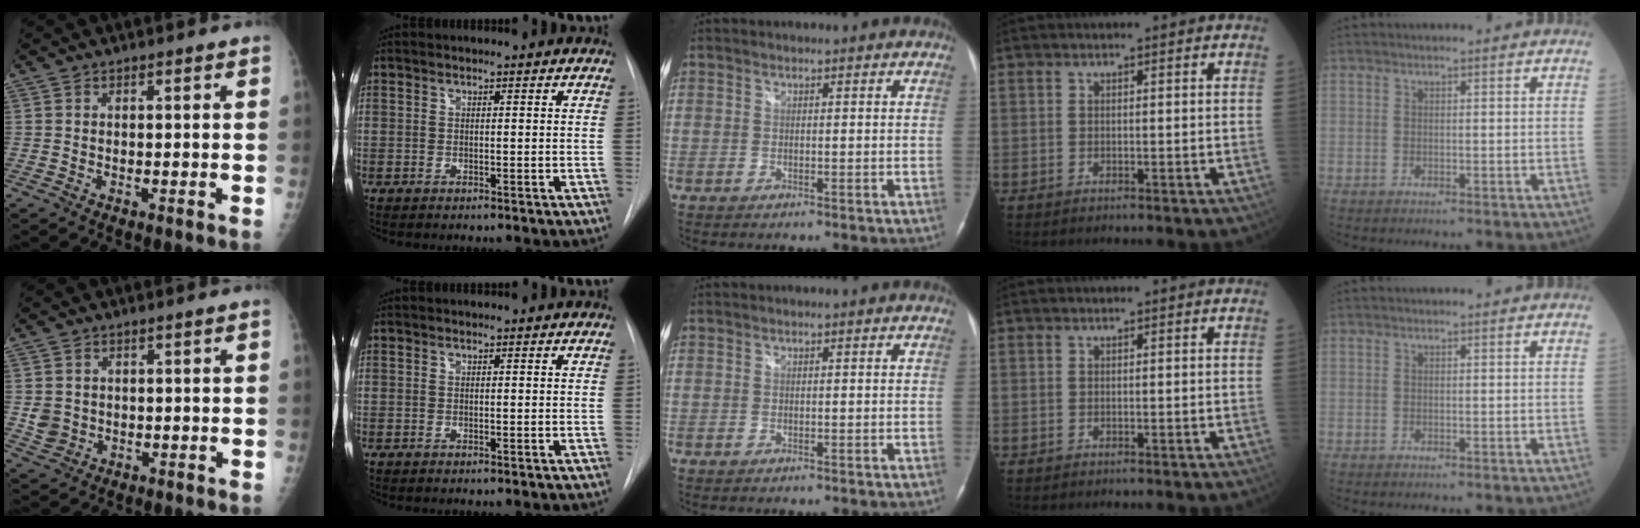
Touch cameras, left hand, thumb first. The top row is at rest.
{"thumb": {"total": 3.1, "force": [0.1, 2.7, 1.5], "torque": [-0.021, 0.004, 0.012]}}